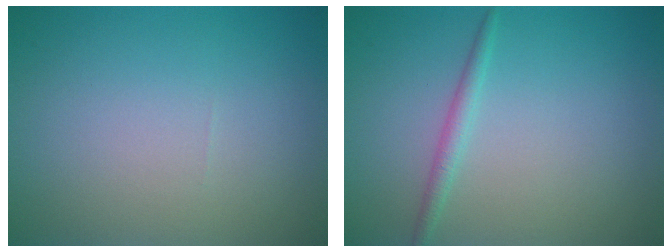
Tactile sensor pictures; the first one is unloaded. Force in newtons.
{"total": 1.3, "press": 1.3, "slide": 0.1}